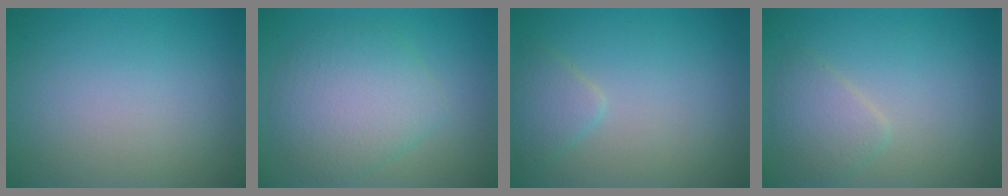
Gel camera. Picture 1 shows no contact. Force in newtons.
{"total": 5.2, "press": 5.2, "slide": 0.1}
{"total": 1.9, "press": 1.9, "slide": 0.1}
{"total": 2.4, "press": 2.4, "slide": 0.1}